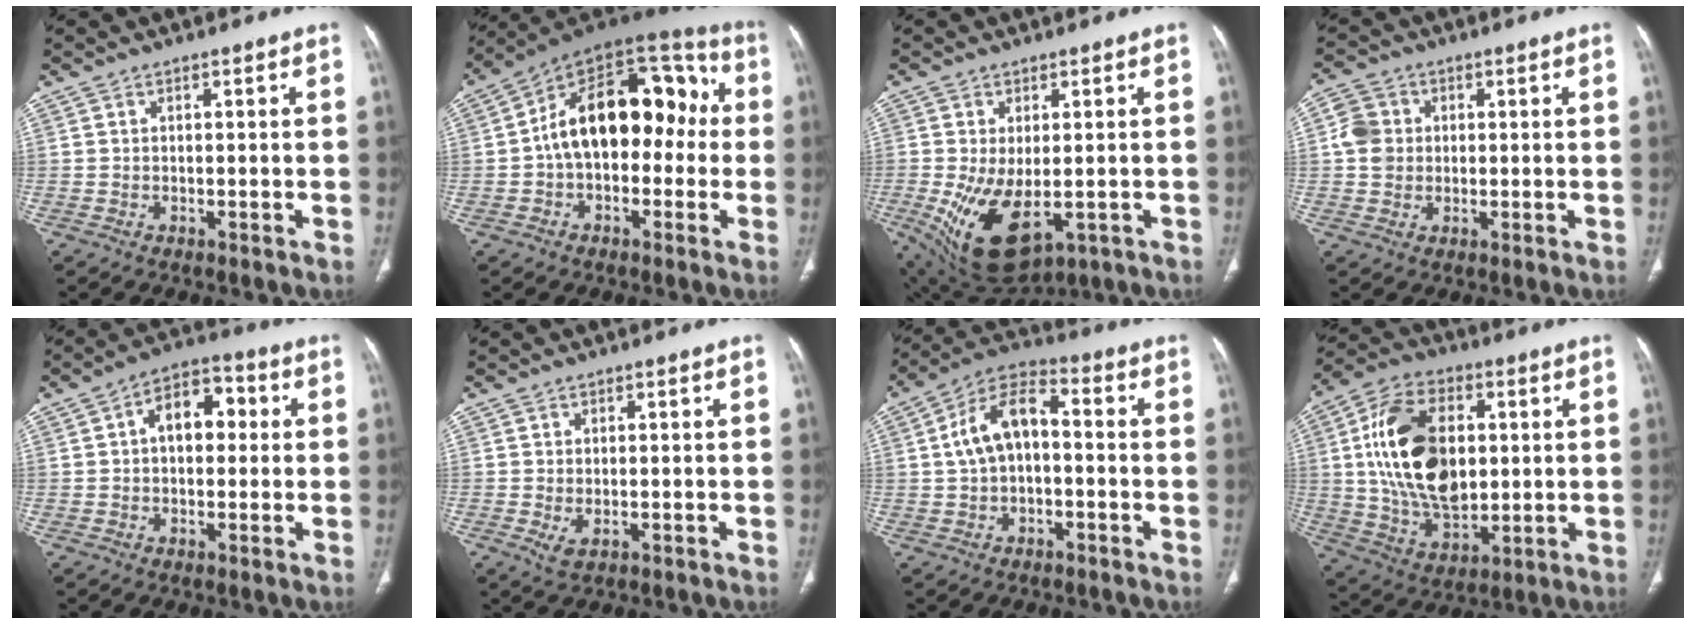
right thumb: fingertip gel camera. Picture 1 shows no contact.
{"total": 20.2, "force": [0.2, 12.4, 16.0], "torque": [-0.212, 0.059, -0.008]}
{"total": 13.2, "force": [-3.2, 6.9, 10.7], "torque": [-0.195, -0.017, -0.026]}
{"total": 5.4, "force": [0.5, 4.9, 2.3], "torque": [-0.033, 0.007, 0.004]}
{"total": 9.0, "force": [1.2, 5.7, 6.8], "torque": [-0.079, 0.026, 0.011]}
{"total": 2.3, "force": [-0.7, 1.2, 1.9], "torque": [-0.038, -0.007, -0.005]}
{"total": 10.6, "force": [0.2, 6.1, 8.7], "torque": [-0.161, 0.036, -0.007]}
{"total": 20.8, "force": [2.8, 13.0, 16.1], "torque": [-0.270, -0.004, 0.057]}